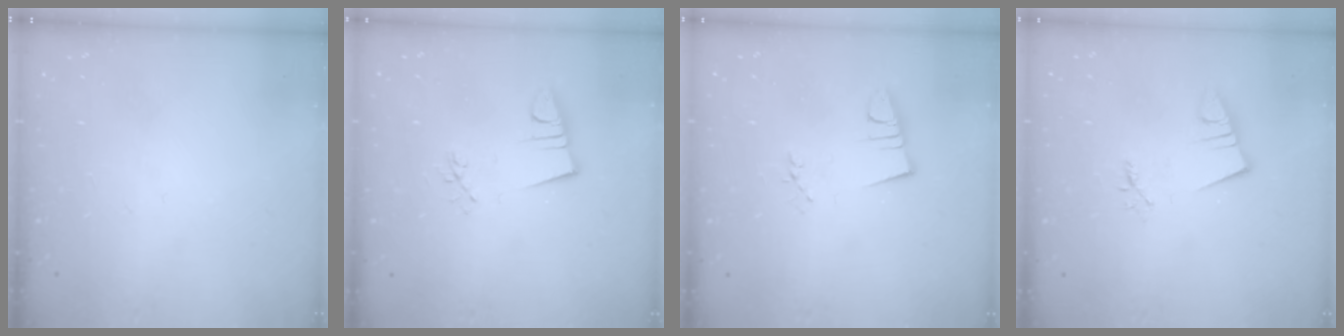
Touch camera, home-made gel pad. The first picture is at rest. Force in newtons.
{"total": 3.5, "press": 2.2, "slide": 2.8}
{"total": 3.1, "press": 1.8, "slide": 2.6}
{"total": 2.8, "press": 2.8, "slide": 0.4}